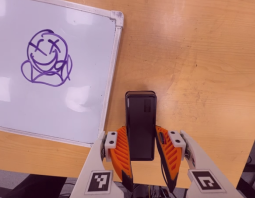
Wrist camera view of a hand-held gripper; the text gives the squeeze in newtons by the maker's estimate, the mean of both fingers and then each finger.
{"total": 4.3, "left": 3.1, "right": 5.6}